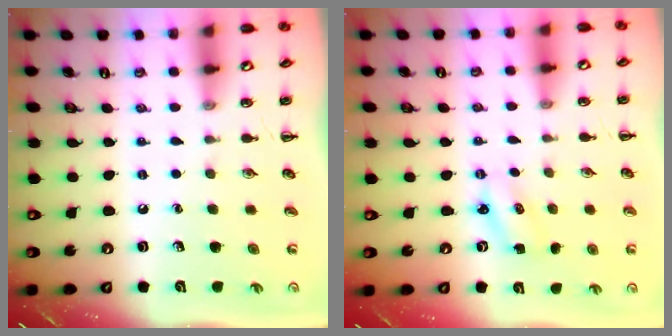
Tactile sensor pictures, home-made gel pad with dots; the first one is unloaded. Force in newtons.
{"total": 2.0, "press": 1.9, "slide": 0.6}